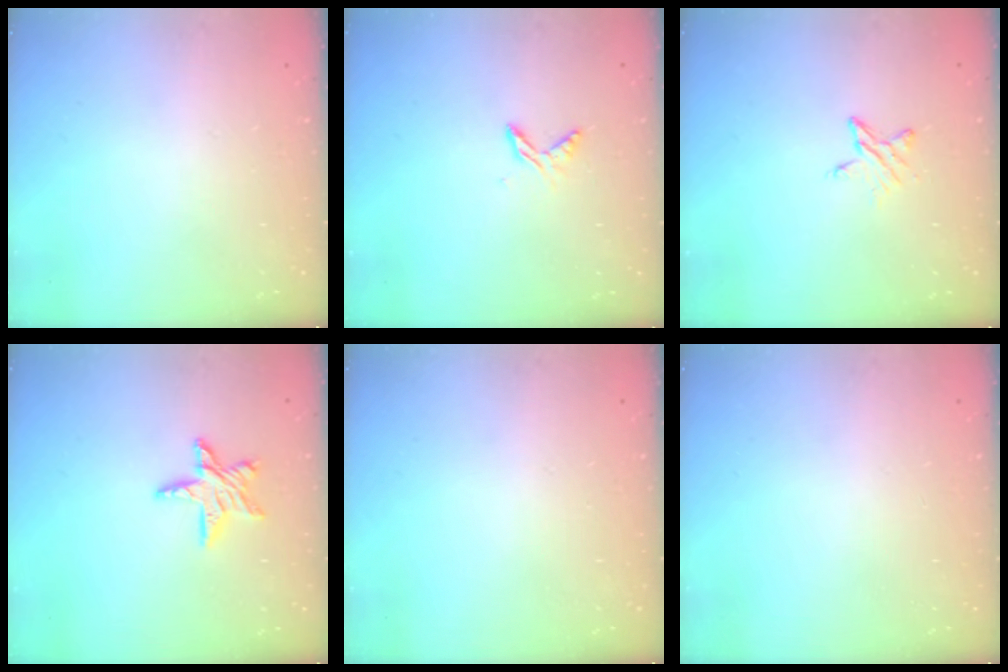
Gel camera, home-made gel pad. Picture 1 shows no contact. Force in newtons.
{"total": 5.2, "press": 5.1, "slide": 0.7}
{"total": 5.6, "press": 5.6, "slide": 0.5}
{"total": 9.7, "press": 9.6, "slide": 0.9}
{"total": 0.0}
{"total": 0.0}